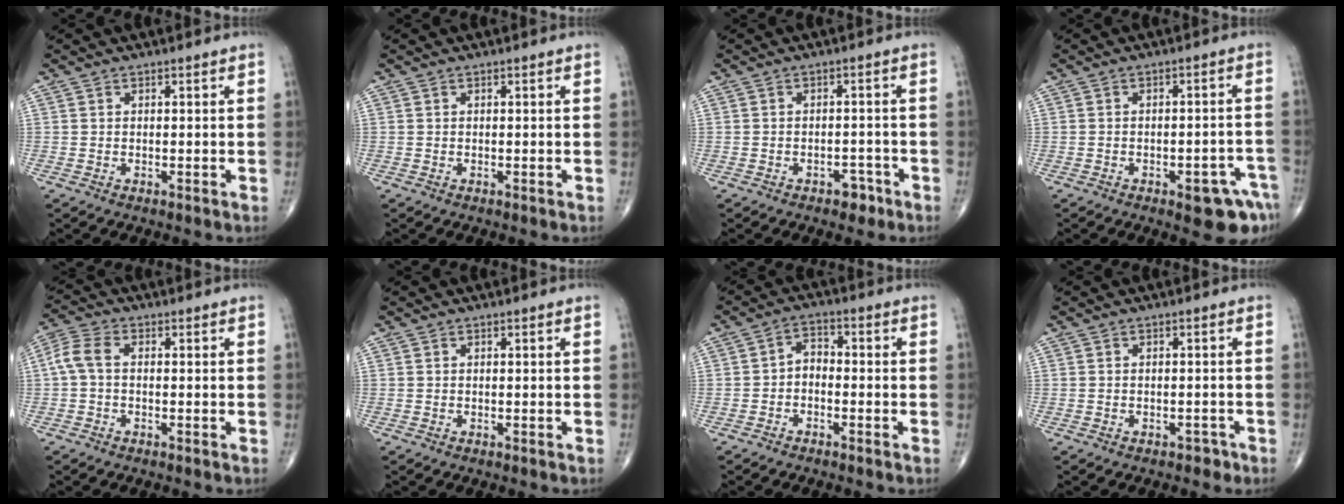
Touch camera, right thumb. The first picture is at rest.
{"total": 0.0}
{"total": 3.1, "force": [-2.0, 1.8, 1.5], "torque": [-0.009, 0.015, -0.024]}
{"total": 7.5, "force": [-4.2, 2.9, 5.6], "torque": [-0.052, 0.029, -0.045]}
{"total": 4.7, "force": [-0.1, 2.8, 3.8], "torque": [-0.091, 0.015, -0.011]}
{"total": 0.0}
{"total": 3.4, "force": [-1.3, 2.2, 2.3], "torque": [-0.026, 0.025, -0.035]}
{"total": 1.5, "force": [-1.0, 1.0, 0.4], "torque": [-0.004, 0.010, -0.013]}